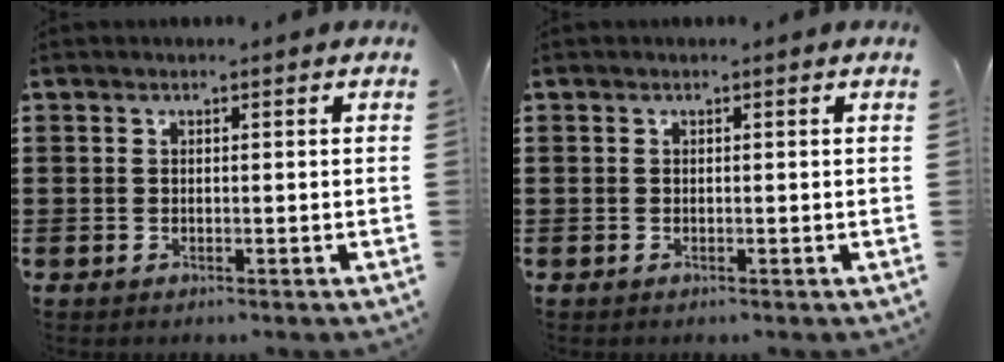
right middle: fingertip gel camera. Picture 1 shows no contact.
{"total": 0.0}